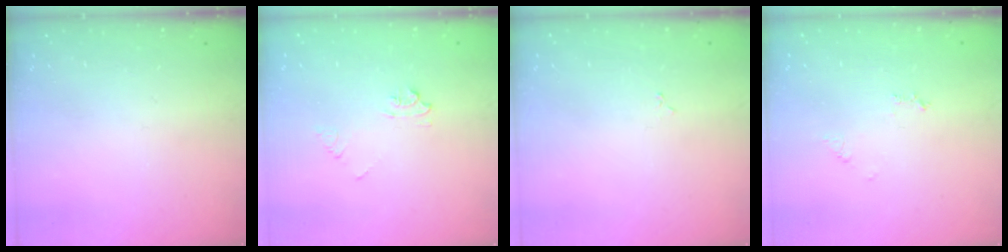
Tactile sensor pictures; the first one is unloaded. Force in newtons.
{"total": 5.0, "press": 4.9, "slide": 0.6}
{"total": 1.9, "press": 1.9, "slide": 0.3}
{"total": 4.1, "press": 4.0, "slide": 0.4}